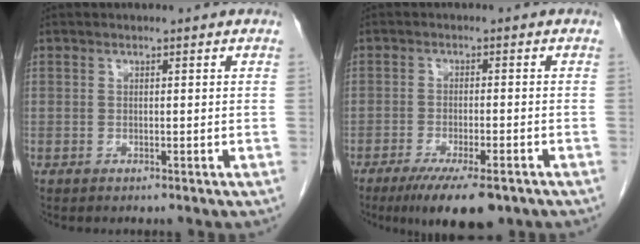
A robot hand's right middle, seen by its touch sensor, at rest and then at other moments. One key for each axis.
{"total": 9.5, "fx": -6.5, "fy": 2.0, "fz": 6.7, "tx": -0.102, "ty": -0.020, "tz": -0.097}